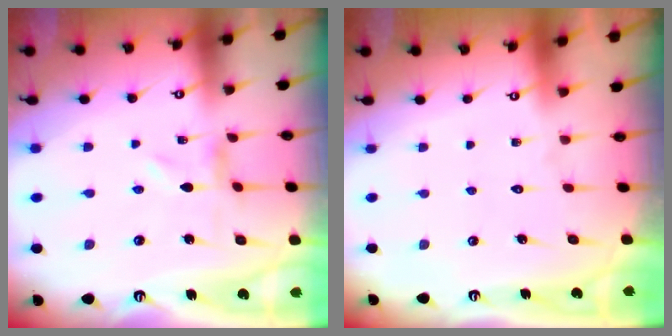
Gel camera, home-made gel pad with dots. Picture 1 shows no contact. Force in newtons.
{"total": 1.5, "press": 1.5, "slide": 0.1}